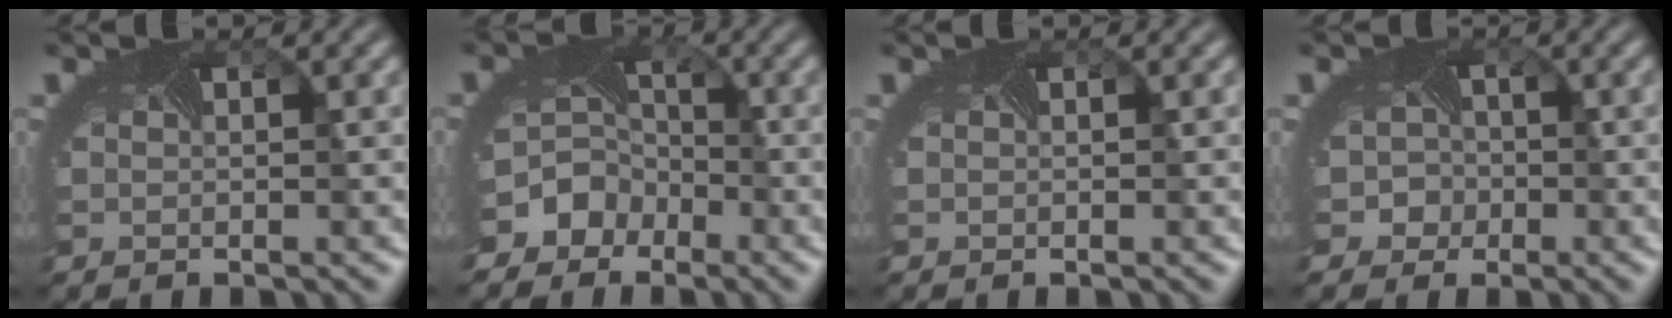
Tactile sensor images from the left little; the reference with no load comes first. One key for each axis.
{"total": 7.3, "fx": -3.9, "fy": 6.0, "fz": 1.5, "tx": -0.024, "ty": -0.013, "tz": -0.069}
{"total": 0.0}
{"total": 4.7, "fx": -1.4, "fy": 4.3, "fz": 1.3, "tx": -0.001, "ty": 0.006, "tz": -0.035}